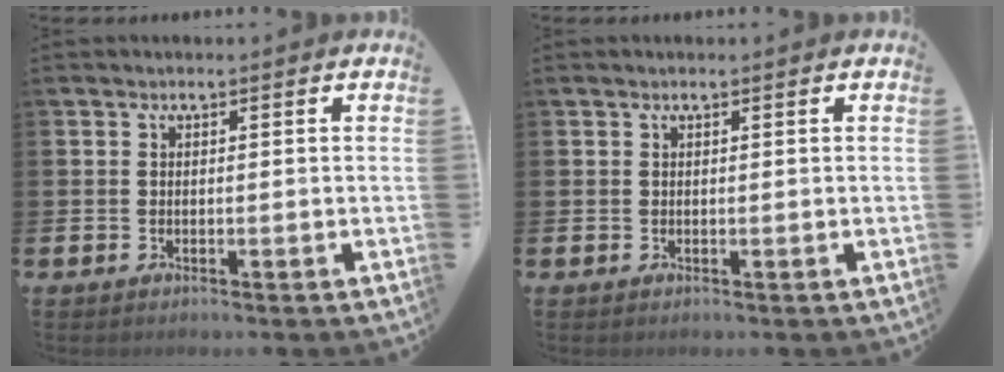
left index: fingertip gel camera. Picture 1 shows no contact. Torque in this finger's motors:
{"motor_torque": [0.04, -0.43, -0.10, 0.00]}